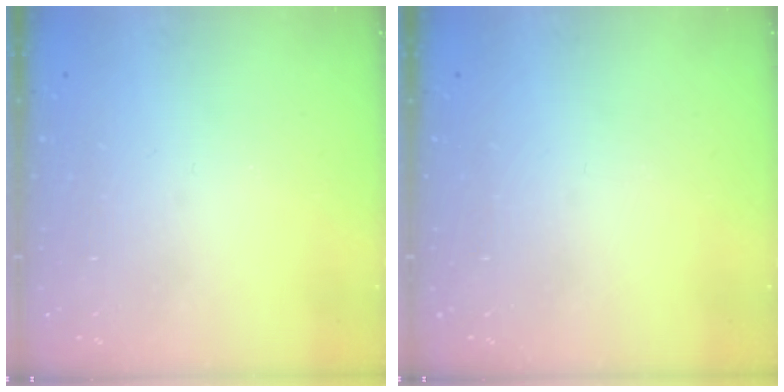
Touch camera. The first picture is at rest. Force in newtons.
{"total": 0.0}